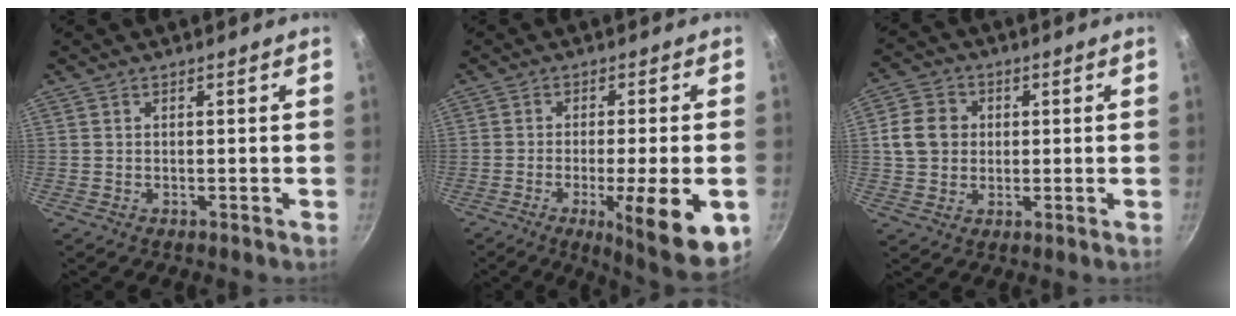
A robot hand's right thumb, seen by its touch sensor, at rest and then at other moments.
{"total": 13.9, "force": [-4.4, 2.7, 12.9], "torque": [-0.174, 0.003, -0.058]}
{"total": 8.0, "force": [1.1, 6.9, 3.7], "torque": [-0.041, 0.005, 0.010]}